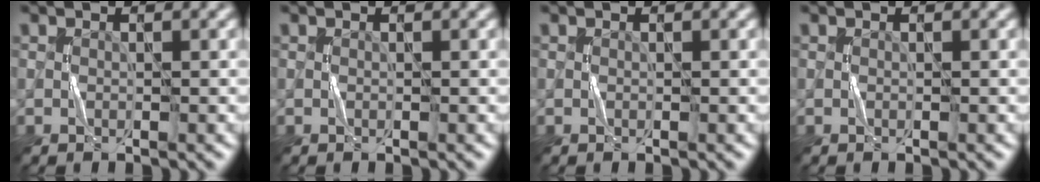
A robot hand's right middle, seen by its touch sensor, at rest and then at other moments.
{"total": 0.0}
{"total": 0.0}
{"total": 0.0}